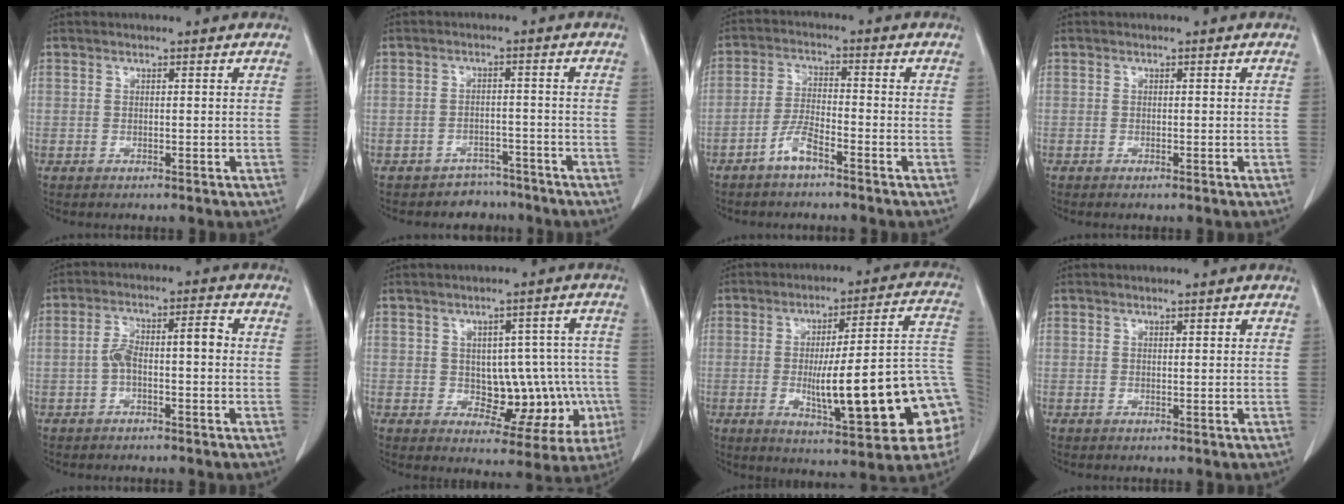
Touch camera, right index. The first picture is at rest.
{"total": 4.4, "force": [-3.8, 2.3, -0.3], "torque": [0.005, 0.013, -0.054]}
{"total": 4.5, "force": [-3.2, 0.8, 3.0], "torque": [-0.066, 0.004, -0.064]}
{"total": 0.5, "force": [-0.4, 0.0, 0.4], "torque": [-0.008, -0.001, -0.006]}
{"total": 6.1, "force": [-0.8, 1.8, 5.7], "torque": [-0.113, 0.035, -0.011]}
{"total": 11.5, "force": [-1.7, 6.7, 9.3], "torque": [-0.097, 0.032, -0.001]}
{"total": 21.5, "force": [-4.4, 3.1, 20.8], "torque": [-0.220, 0.025, -0.047]}
{"total": 0.7, "force": [0.4, 0.2, 0.6], "torque": [-0.009, 0.001, 0.005]}